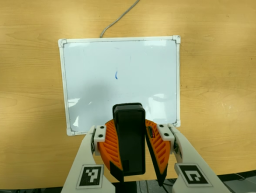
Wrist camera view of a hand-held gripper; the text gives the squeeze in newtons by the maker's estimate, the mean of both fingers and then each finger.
{"total": 10.9, "left": 10.4, "right": 11.5}